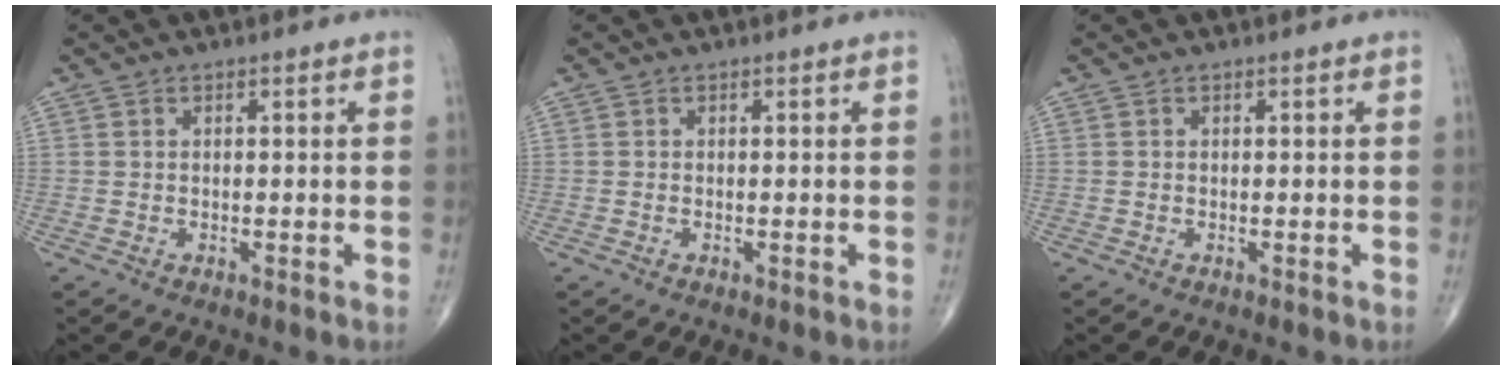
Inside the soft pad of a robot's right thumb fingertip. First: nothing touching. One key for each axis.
{"total": 0.0}
{"total": 0.0}